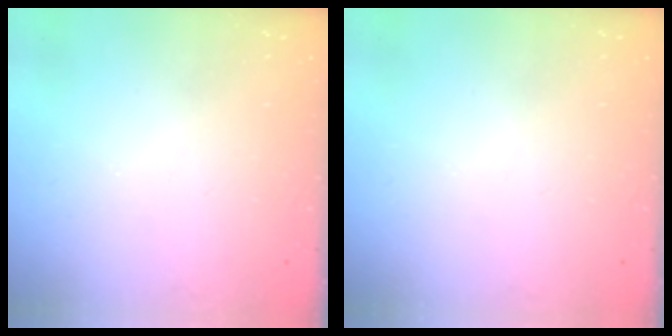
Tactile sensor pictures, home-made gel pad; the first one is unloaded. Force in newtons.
{"total": 0.0}